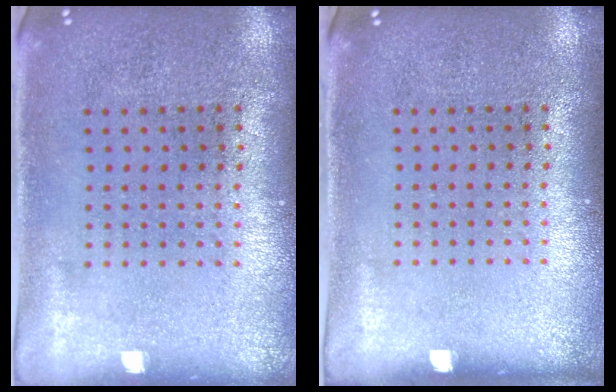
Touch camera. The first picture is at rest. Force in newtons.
{"total": 0.0}